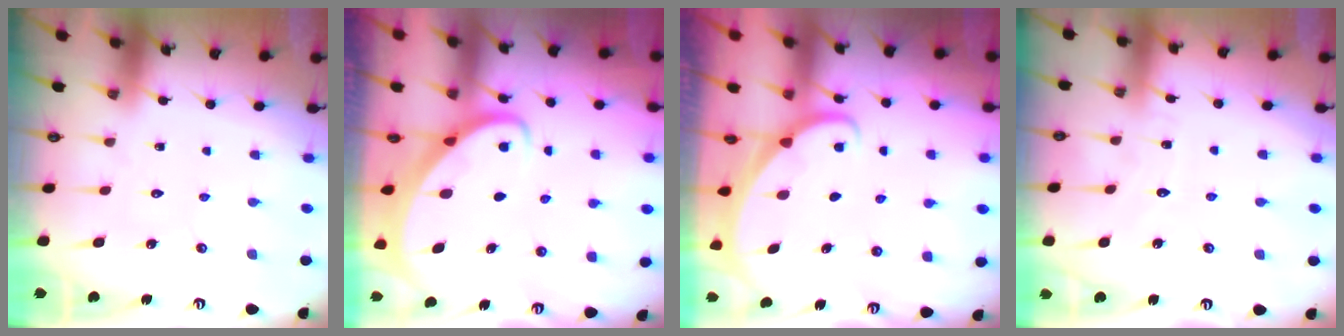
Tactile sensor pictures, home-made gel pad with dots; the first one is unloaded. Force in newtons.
{"total": 2.6, "press": 2.6, "slide": 0.3}
{"total": 1.6, "press": 1.6, "slide": 0.1}
{"total": 3.6, "press": 3.6, "slide": 0.2}